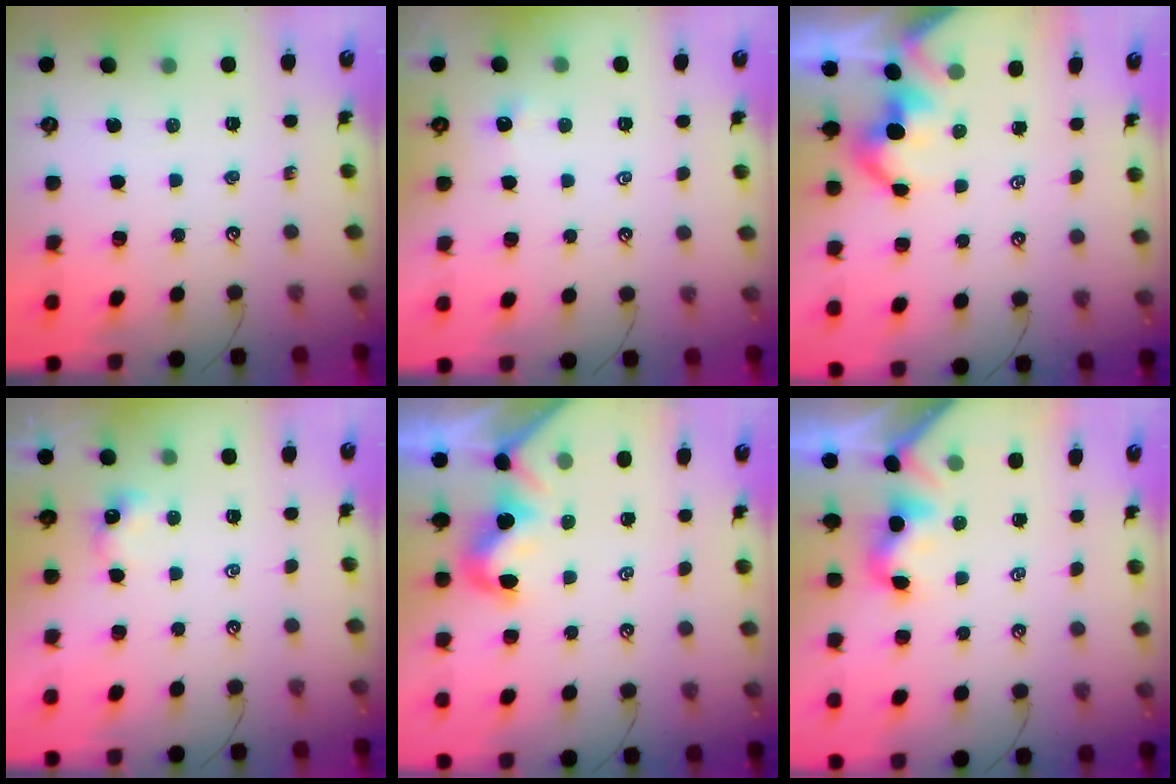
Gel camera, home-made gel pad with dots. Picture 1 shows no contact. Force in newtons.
{"total": 0.0}
{"total": 0.0}
{"total": 2.9, "press": 2.9, "slide": 0.1}
{"total": 0.0}
{"total": 1.9, "press": 1.8, "slide": 0.6}